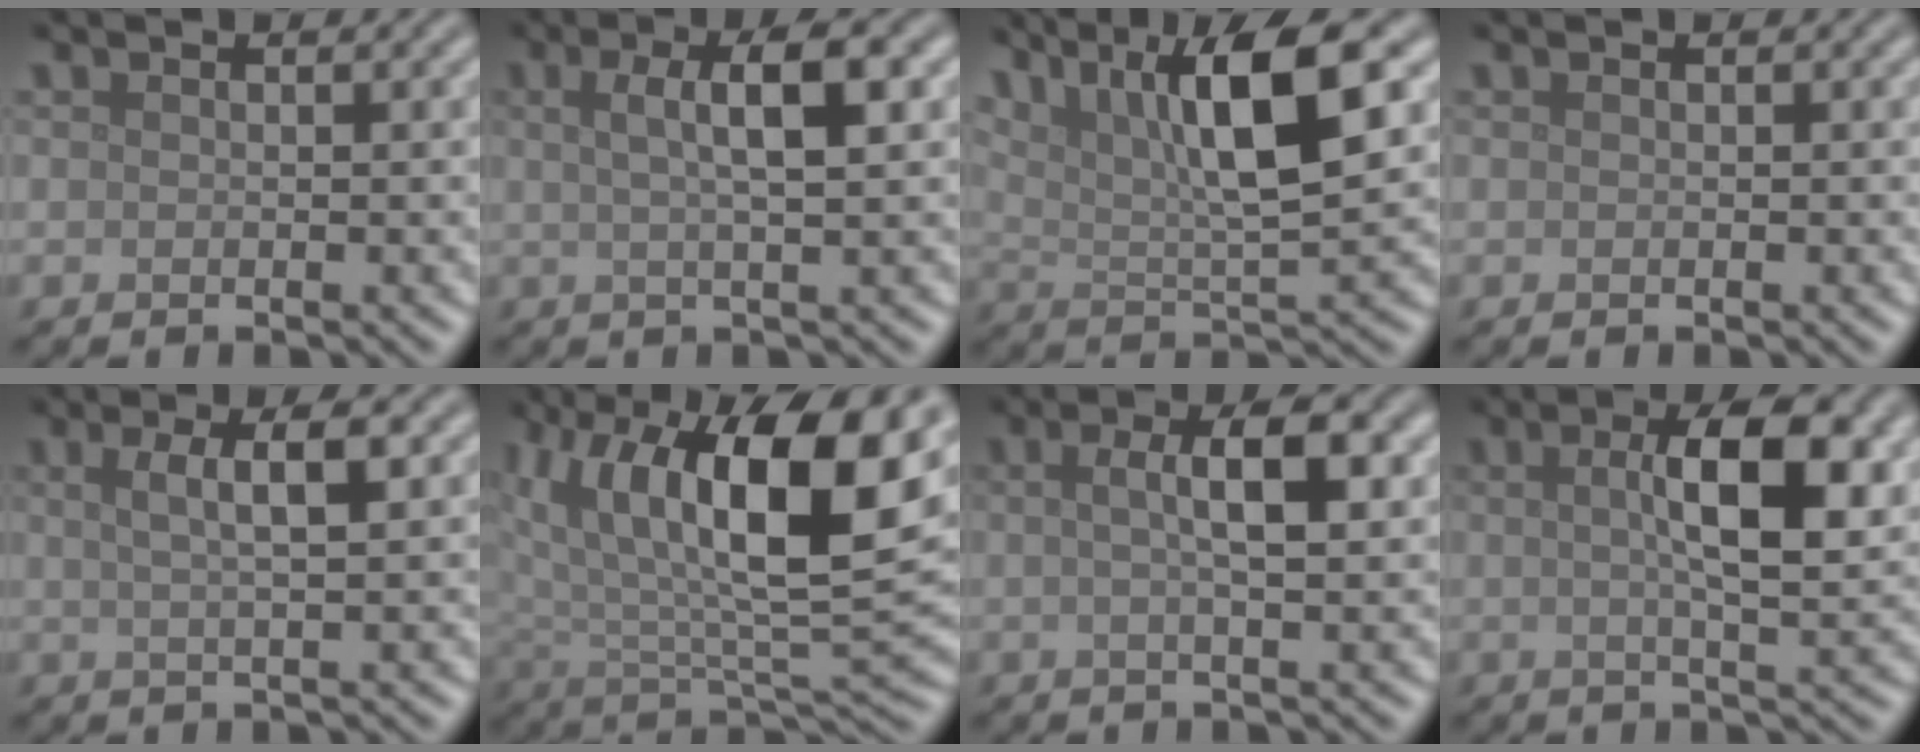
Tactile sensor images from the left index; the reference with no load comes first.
{"total": 4.8, "force": [1.2, 1.1, 4.5], "torque": [-0.064, 0.009, 0.014]}
{"total": 9.9, "force": [4.7, 3.0, 8.2], "torque": [-0.144, 0.006, 0.083]}
{"total": 0.0}
{"total": 3.8, "force": [1.0, 1.0, 3.5], "torque": [-0.046, 0.007, 0.013]}
{"total": 14.0, "force": [5.7, 5.3, 11.7], "torque": [-0.181, 0.004, 0.100]}
{"total": 4.4, "force": [0.7, 1.0, 4.2], "torque": [-0.062, 0.011, 0.006]}
{"total": 7.4, "force": [1.5, 1.9, 7.0], "torque": [-0.095, 0.012, 0.020]}